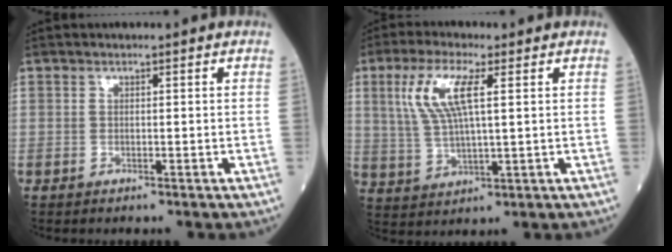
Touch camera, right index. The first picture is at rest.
{"total": 8.6, "force": [2.9, 1.8, 8.0], "torque": [-0.179, 0.010, 0.059]}